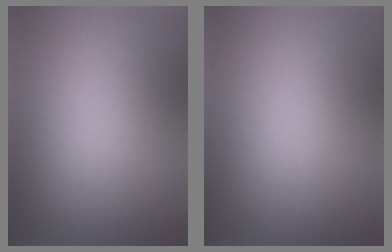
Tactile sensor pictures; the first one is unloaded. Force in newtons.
{"total": 0.0}